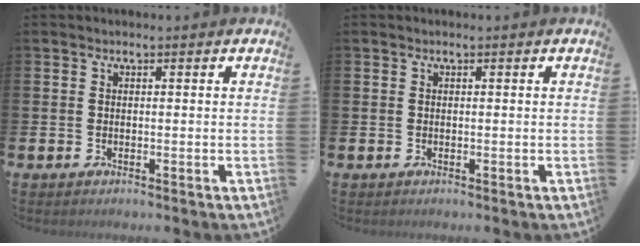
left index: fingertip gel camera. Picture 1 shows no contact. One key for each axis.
{"total": 0.0}